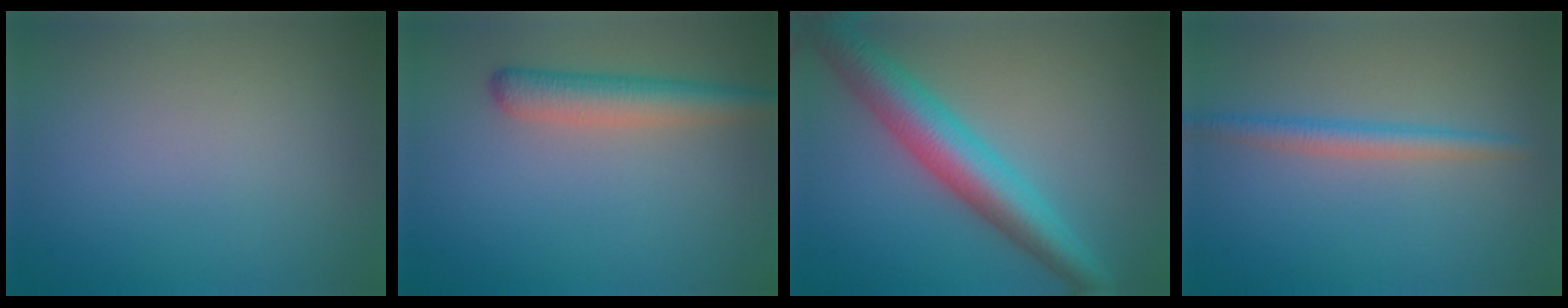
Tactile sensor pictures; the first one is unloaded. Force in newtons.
{"total": 3.7, "press": 3.7, "slide": 0.1}
{"total": 6.6, "press": 6.6, "slide": 0.3}
{"total": 2.2, "press": 2.2, "slide": 0.0}